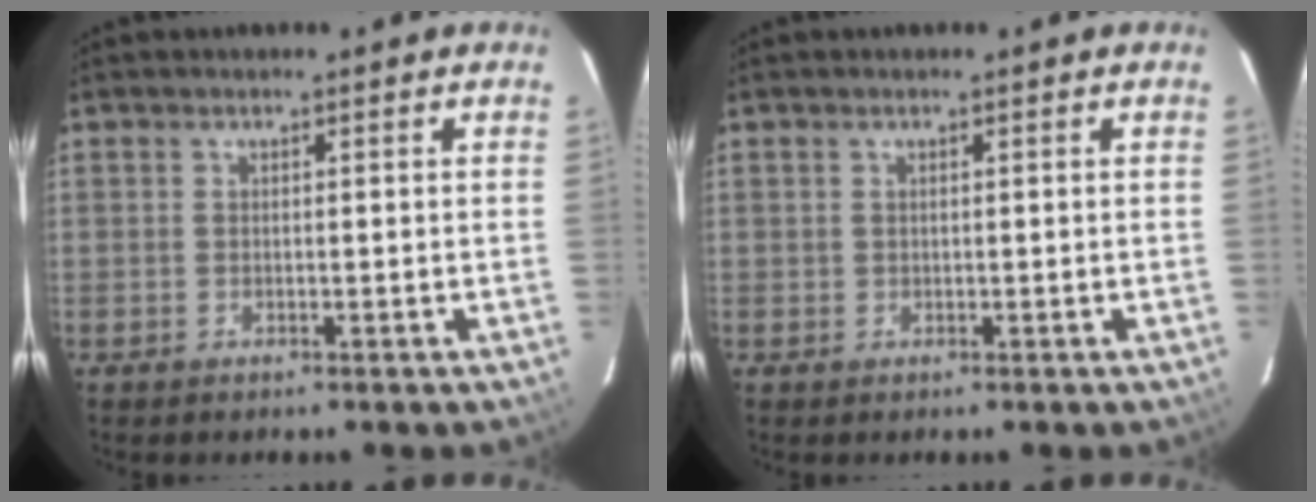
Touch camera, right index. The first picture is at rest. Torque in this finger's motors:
{"motor_torque": [0.00, 0.08, 0.04, 0.00]}